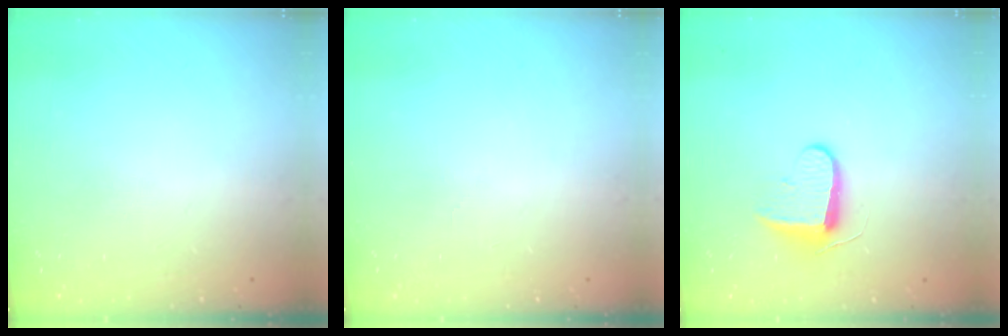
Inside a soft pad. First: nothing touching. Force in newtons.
{"total": 0.0}
{"total": 9.4, "press": 9.3, "slide": 0.9}